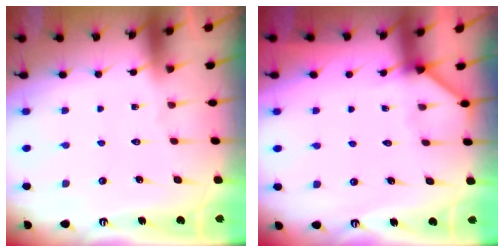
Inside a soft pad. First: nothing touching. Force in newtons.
{"total": 2.7, "press": 2.7, "slide": 0.4}